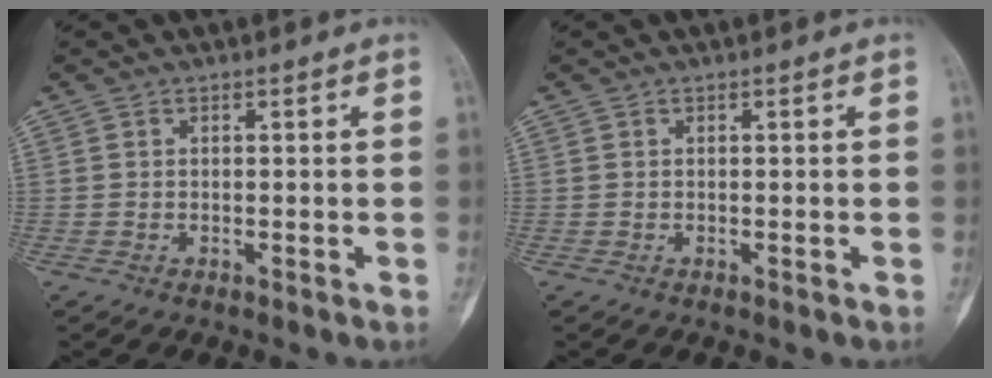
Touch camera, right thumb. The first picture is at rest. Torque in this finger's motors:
{"motor_torque": [0.00, 0.00, 0.07, -0.07, 0.00]}